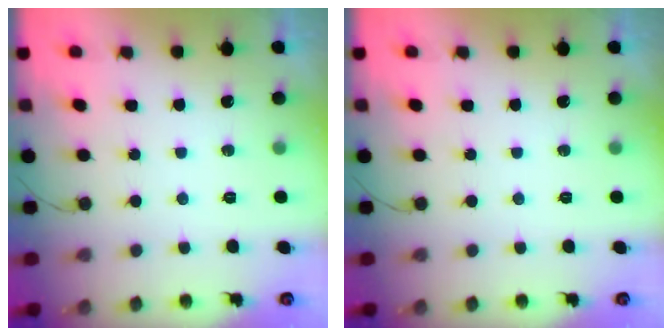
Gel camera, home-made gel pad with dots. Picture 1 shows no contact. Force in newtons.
{"total": 0.0}